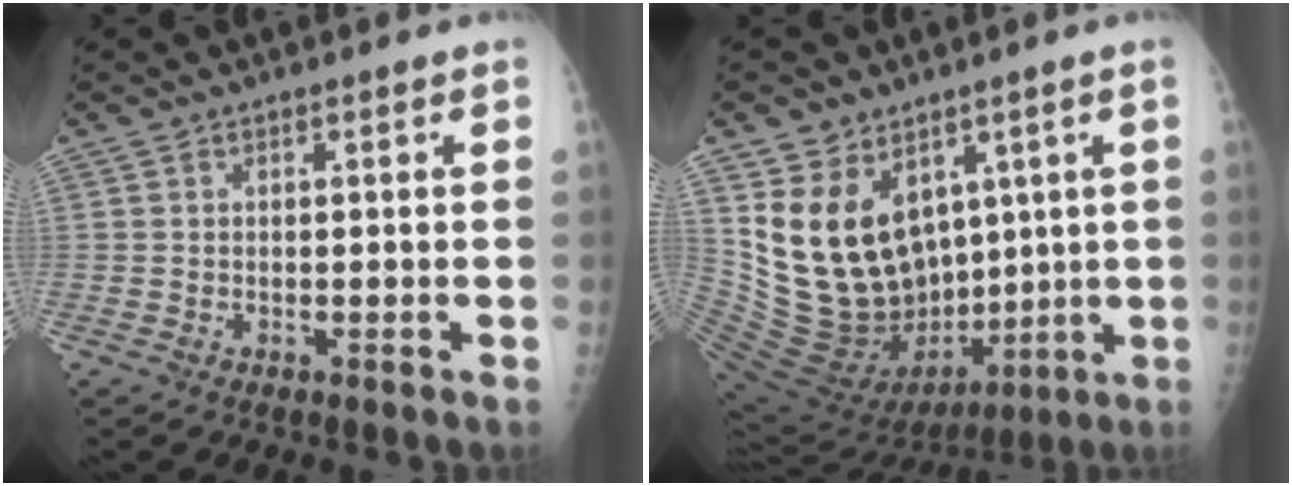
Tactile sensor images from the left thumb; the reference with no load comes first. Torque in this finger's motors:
{"motor_torque": [0.70, 1.58, 0.34, -0.34, 0.20]}